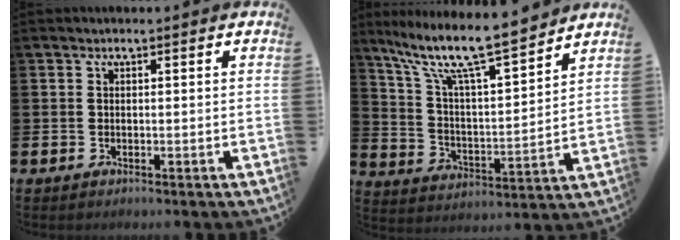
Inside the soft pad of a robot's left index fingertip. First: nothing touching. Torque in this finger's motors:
{"motor_torque": [0.71, -0.74, 0.85, 0.21]}